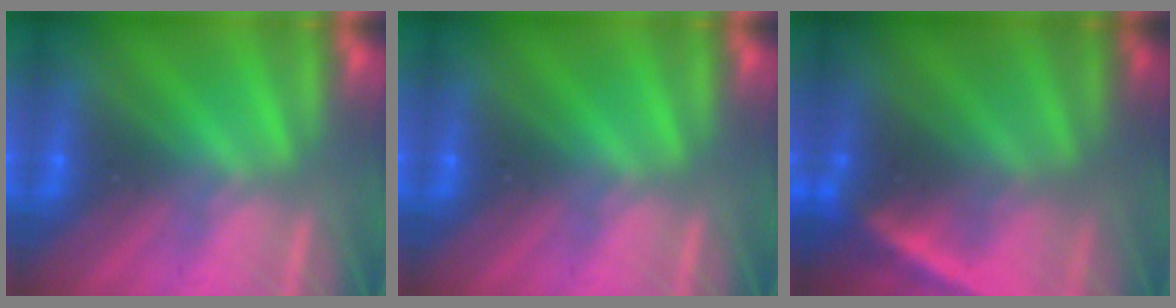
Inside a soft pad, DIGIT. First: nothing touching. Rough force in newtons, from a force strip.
{"total": 0.0}
{"total": 2.2}